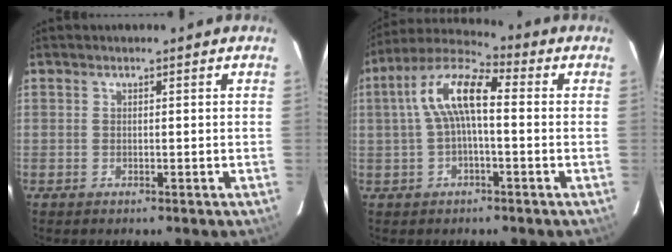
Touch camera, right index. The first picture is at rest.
{"total": 10.5, "force": [0.5, 3.7, 9.8], "torque": [-0.197, 0.028, 0.005]}